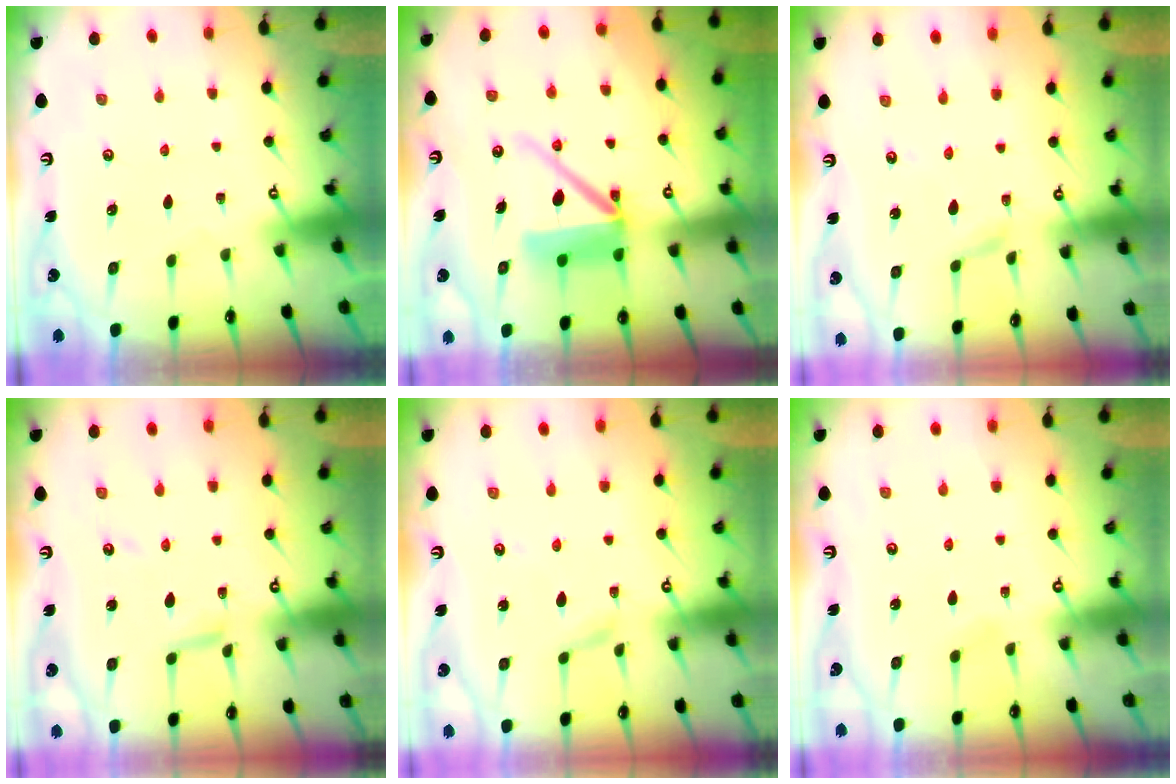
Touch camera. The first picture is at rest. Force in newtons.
{"total": 11.8, "press": 11.7, "slide": 1.4}
{"total": 2.6, "press": 2.6, "slide": 0.2}
{"total": 5.0, "press": 5.0, "slide": 0.3}
{"total": 2.6, "press": 2.6, "slide": 0.2}
{"total": 1.4, "press": 1.4, "slide": 0.1}